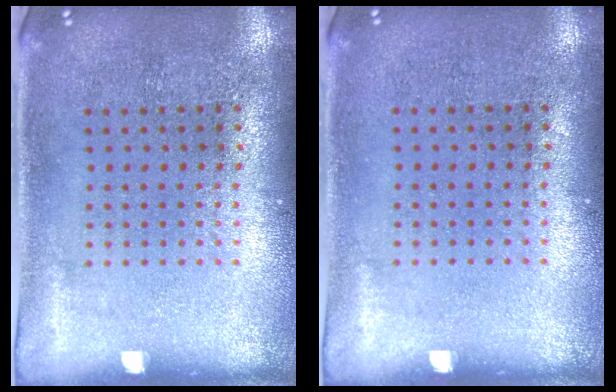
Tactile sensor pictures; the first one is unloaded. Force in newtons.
{"total": 0.0}